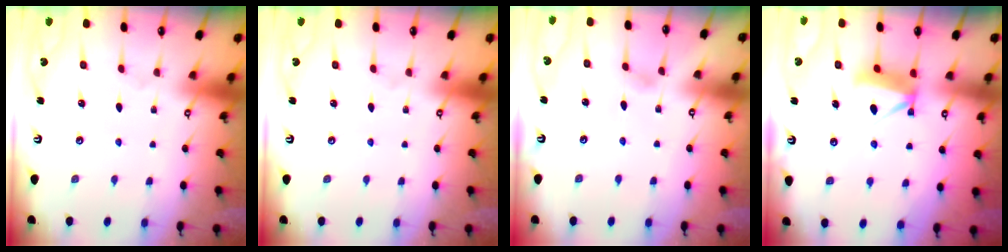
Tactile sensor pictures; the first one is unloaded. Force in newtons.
{"total": 0.0}
{"total": 3.8, "press": 3.8, "slide": 0.4}
{"total": 6.8, "press": 6.8, "slide": 0.7}